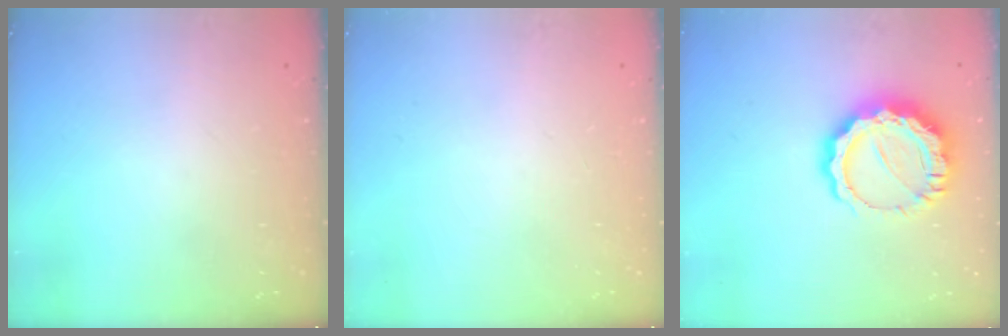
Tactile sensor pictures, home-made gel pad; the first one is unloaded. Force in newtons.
{"total": 0.0}
{"total": 14.7, "press": 14.7, "slide": 1.3}